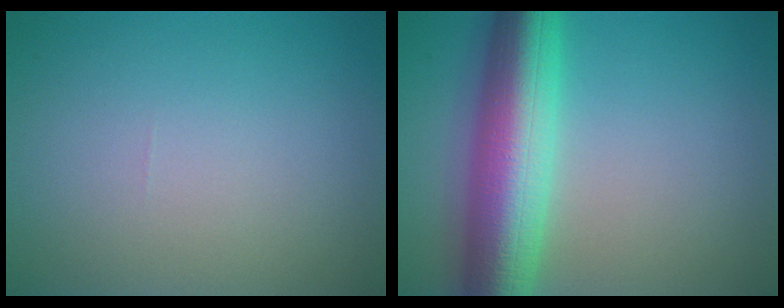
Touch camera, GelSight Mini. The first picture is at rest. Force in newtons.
{"total": 10.1, "press": 10.1, "slide": 0.1}